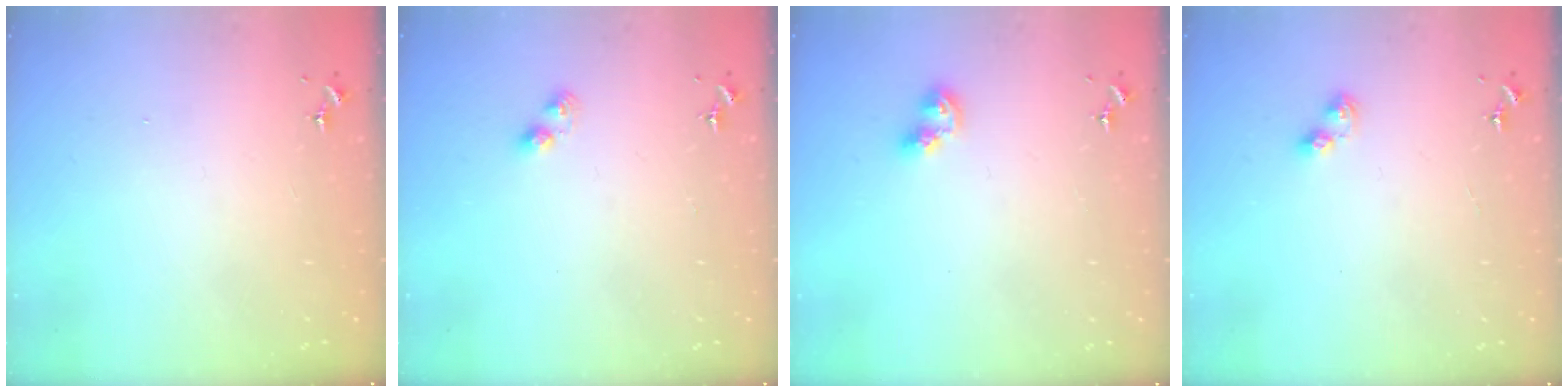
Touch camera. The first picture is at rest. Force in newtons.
{"total": 3.3, "press": 3.3, "slide": 0.2}
{"total": 8.3, "press": 8.3, "slide": 0.9}
{"total": 5.7, "press": 5.7, "slide": 0.7}